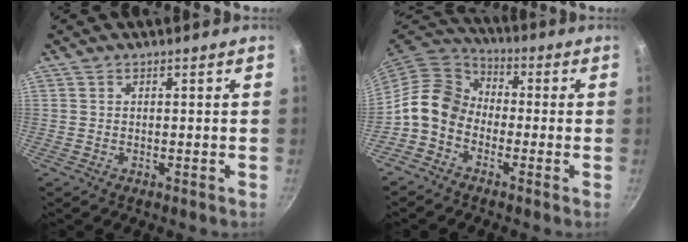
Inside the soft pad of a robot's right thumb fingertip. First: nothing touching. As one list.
[{"total": 9.5, "force": [-2.7, 7.4, 5.3], "torque": [-0.066, 0.041, -0.079]}]